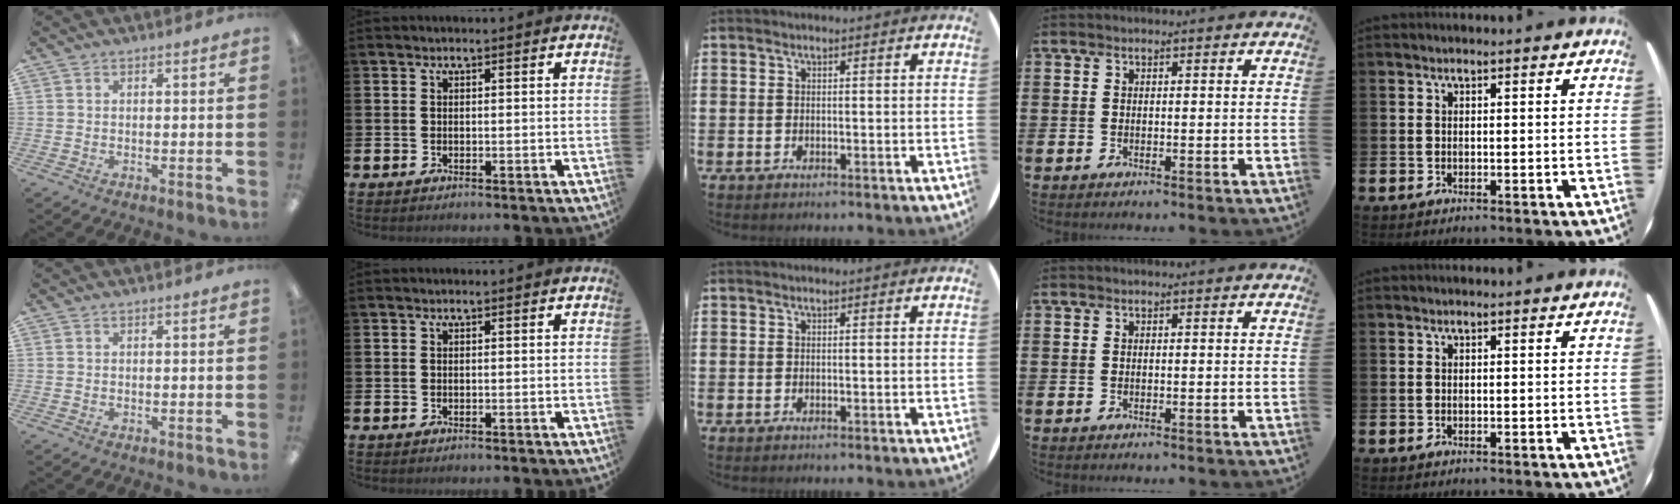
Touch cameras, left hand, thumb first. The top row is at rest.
{}